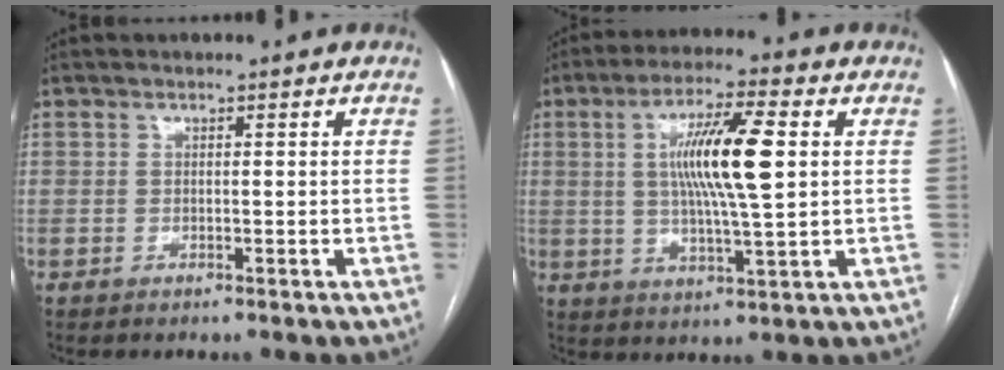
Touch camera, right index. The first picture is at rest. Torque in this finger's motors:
{"motor_torque": [0.71, 0.11, 0.36, 0.21]}